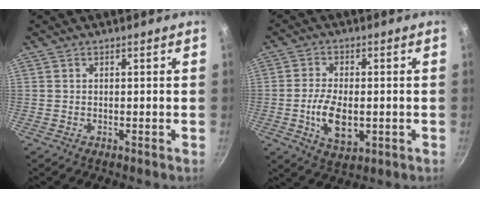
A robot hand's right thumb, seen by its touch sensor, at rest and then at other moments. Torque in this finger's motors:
{"motor_torque": [-0.46, 0.19, 0.06, -0.06, 0.05]}